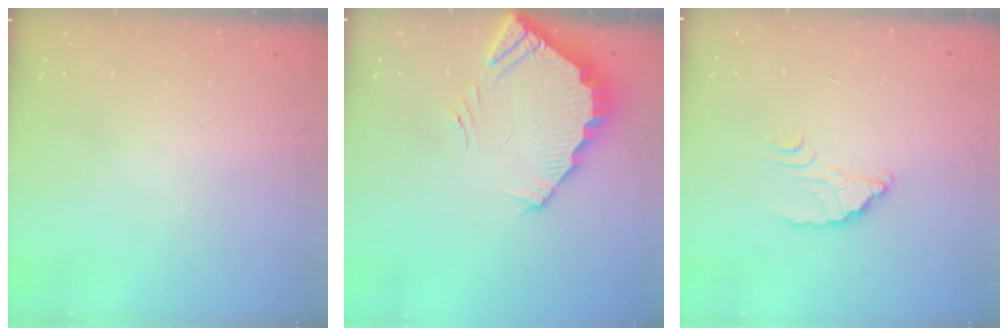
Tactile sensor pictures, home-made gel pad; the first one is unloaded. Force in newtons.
{"total": 3.8, "press": 3.8, "slide": 0.3}
{"total": 2.4, "press": 2.4, "slide": 0.1}